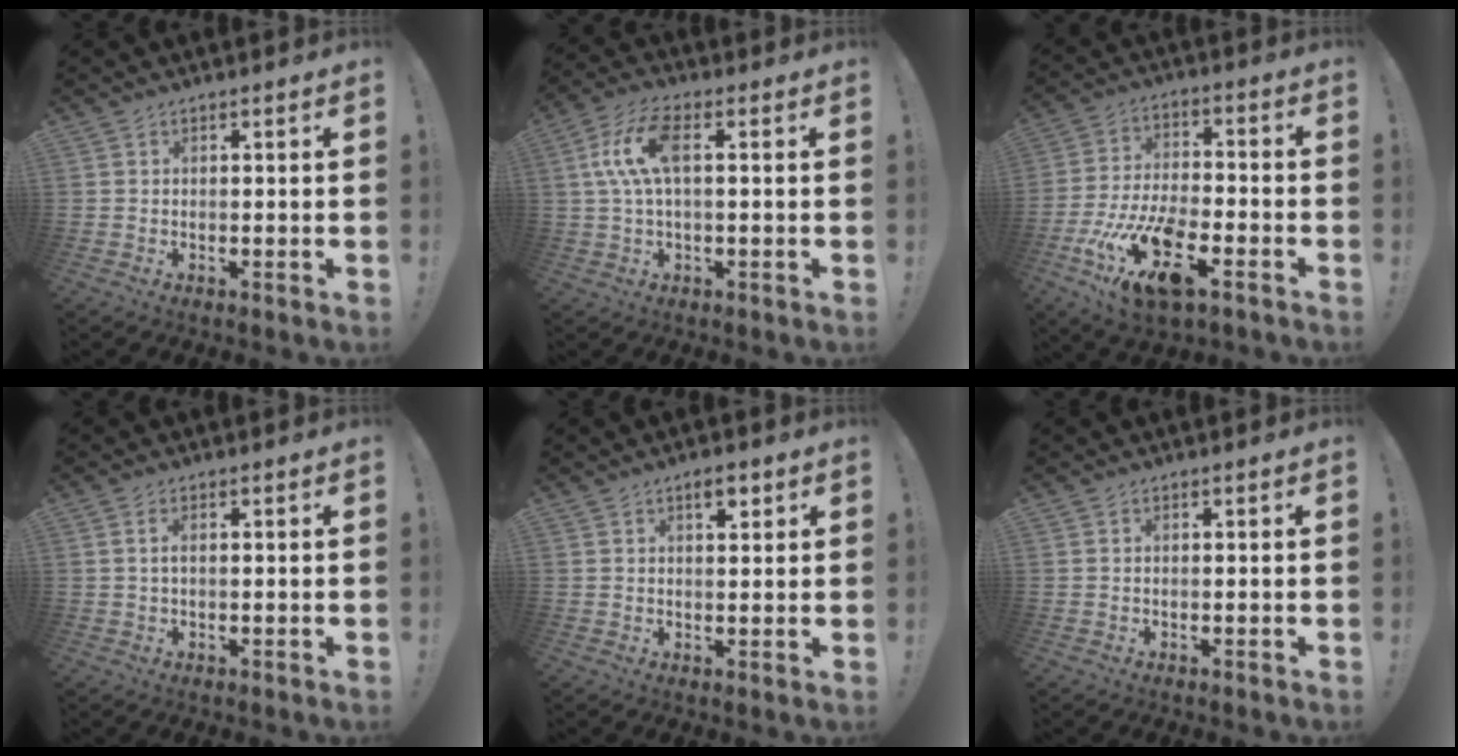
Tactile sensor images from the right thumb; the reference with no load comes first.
{"total": 11.2, "force": [1.7, 4.3, 10.2], "torque": [-0.211, 0.005, 0.029]}
{"total": 18.8, "force": [-9.3, 8.3, 14.0], "torque": [-0.273, 0.043, -0.154]}
{"total": 1.8, "force": [0.3, 0.6, 1.7], "torque": [-0.036, 0.004, 0.005]}
{"total": 3.9, "force": [2.3, 1.5, 2.7], "torque": [-0.026, -0.007, 0.033]}
{"total": 0.0}